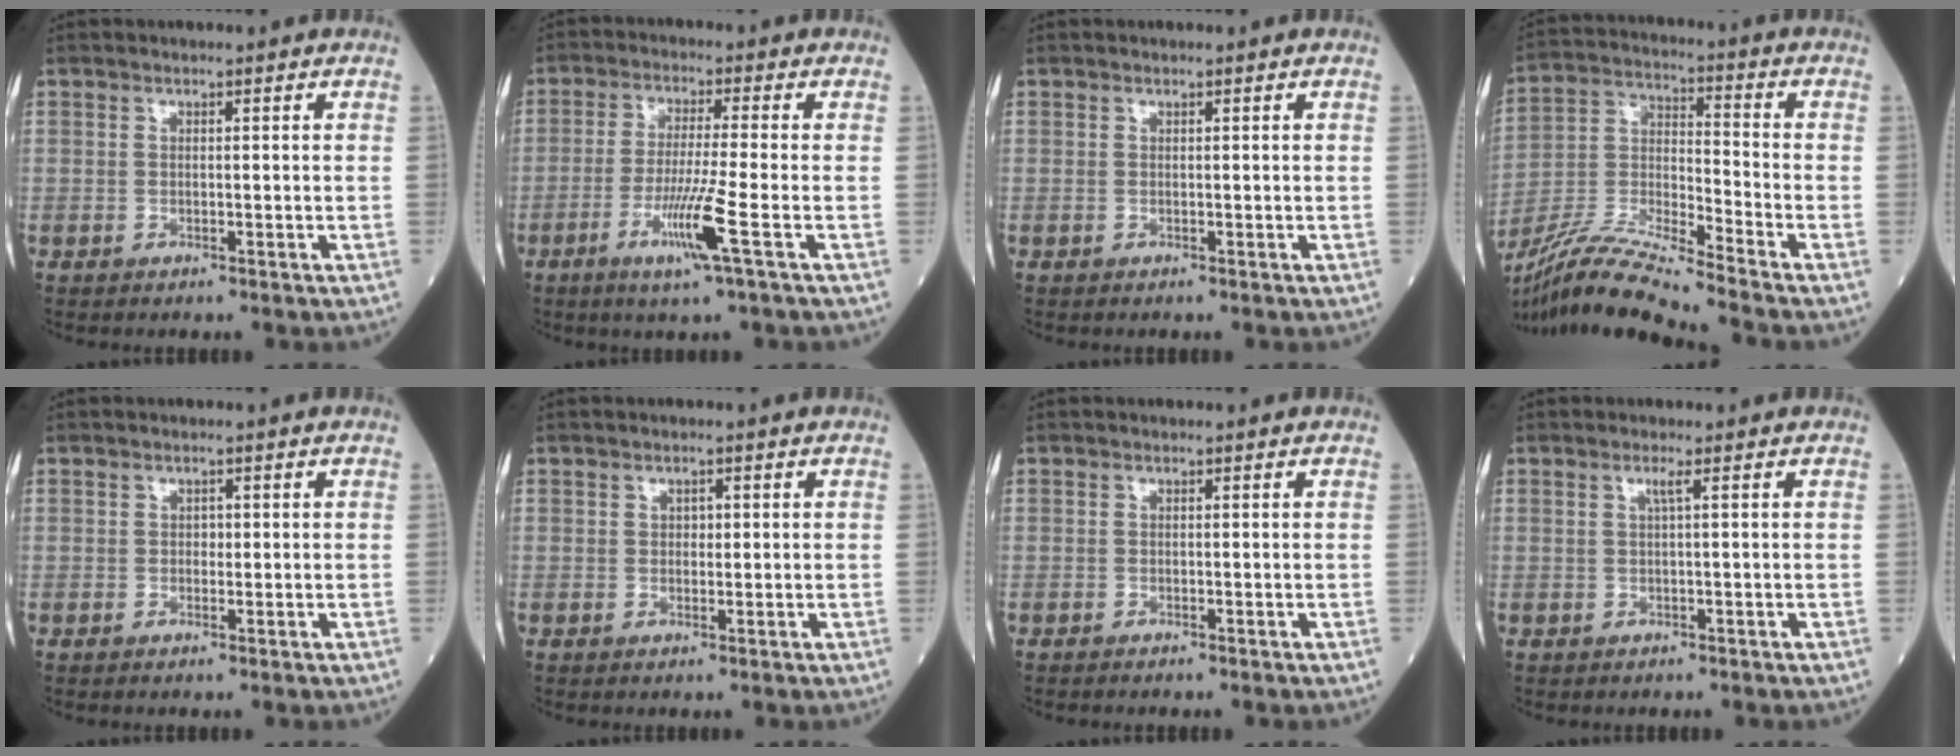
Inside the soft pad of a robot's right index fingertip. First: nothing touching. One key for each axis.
{"total": 7.7, "fx": -3.1, "fy": -1.2, "fz": 6.9, "tx": -0.135, "ty": -0.021, "tz": -0.061}
{"total": 0.0}
{"total": 14.8, "fx": -13.2, "fy": -1.8, "fz": 6.5, "tx": -0.127, "ty": -0.010, "tz": -0.249}
{"total": 0.8, "fx": 0.1, "fy": 0.6, "fz": 0.5, "tx": -0.007, "ty": 0.003, "tz": 0.002}
{"total": 1.3, "fx": 0.4, "fy": 0.9, "fz": 0.9, "tx": -0.012, "ty": 0.001, "tz": 0.007}
{"total": 0.0}
{"total": 1.1, "fx": 0.3, "fy": -0.4, "fz": 0.9, "tx": -0.022, "ty": 0.001, "tz": 0.008}